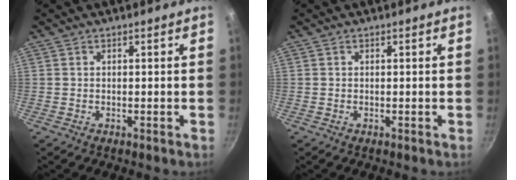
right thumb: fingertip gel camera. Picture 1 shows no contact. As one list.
[{"total": 0.0}]